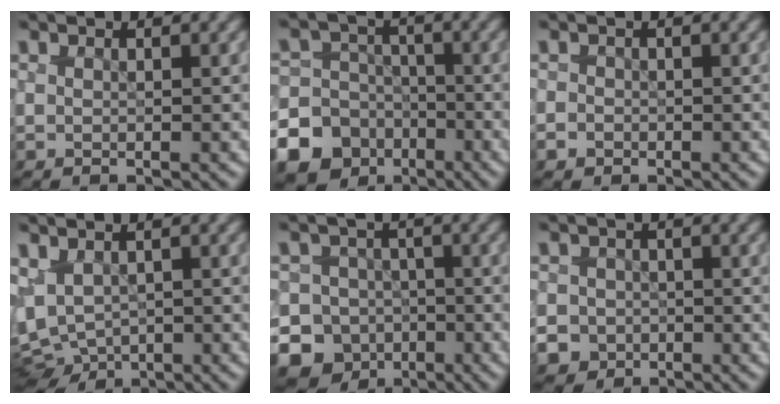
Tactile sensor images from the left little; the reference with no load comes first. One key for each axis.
{"total": 13.4, "fx": -6.9, "fy": 11.2, "fz": 2.5, "tx": -0.076, "ty": -0.042, "tz": -0.123}
{"total": 0.7, "fx": -0.4, "fy": 0.5, "fz": -0.2, "tx": 0.006, "ty": 0.004, "tz": -0.006}
{"total": 3.2, "fx": -0.9, "fy": 2.3, "fz": 2.0, "tx": -0.043, "ty": -0.009, "tz": -0.004}
{"total": 12.6, "fx": -7.3, "fy": 10.0, "fz": 2.2, "tx": -0.042, "ty": -0.029, "tz": -0.133}
{"total": 6.2, "fx": -3.5, "fy": 5.1, "fz": 0.8, "tx": -0.014, "ty": -0.019, "tz": -0.068}